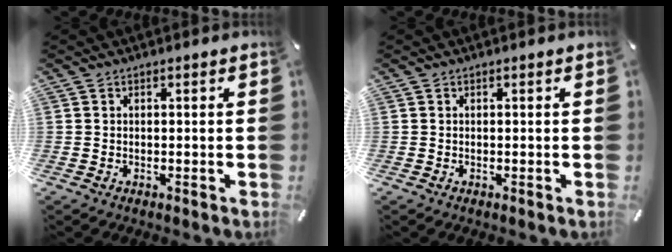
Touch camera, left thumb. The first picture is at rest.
{"total": 0.0}